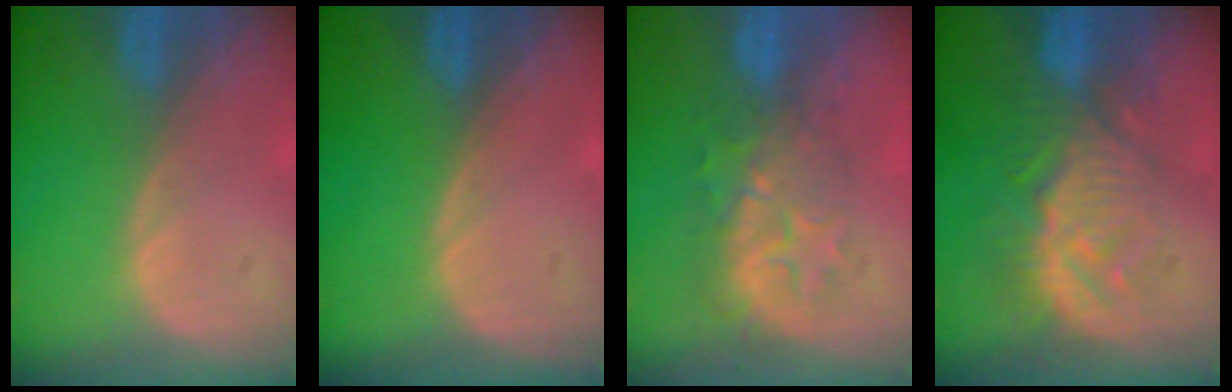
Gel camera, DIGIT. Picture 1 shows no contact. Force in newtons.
{"total": 0.0}
{"total": 7.9, "press": 7.4, "slide": 2.7}
{"total": 9.2, "press": 8.8, "slide": 2.6}